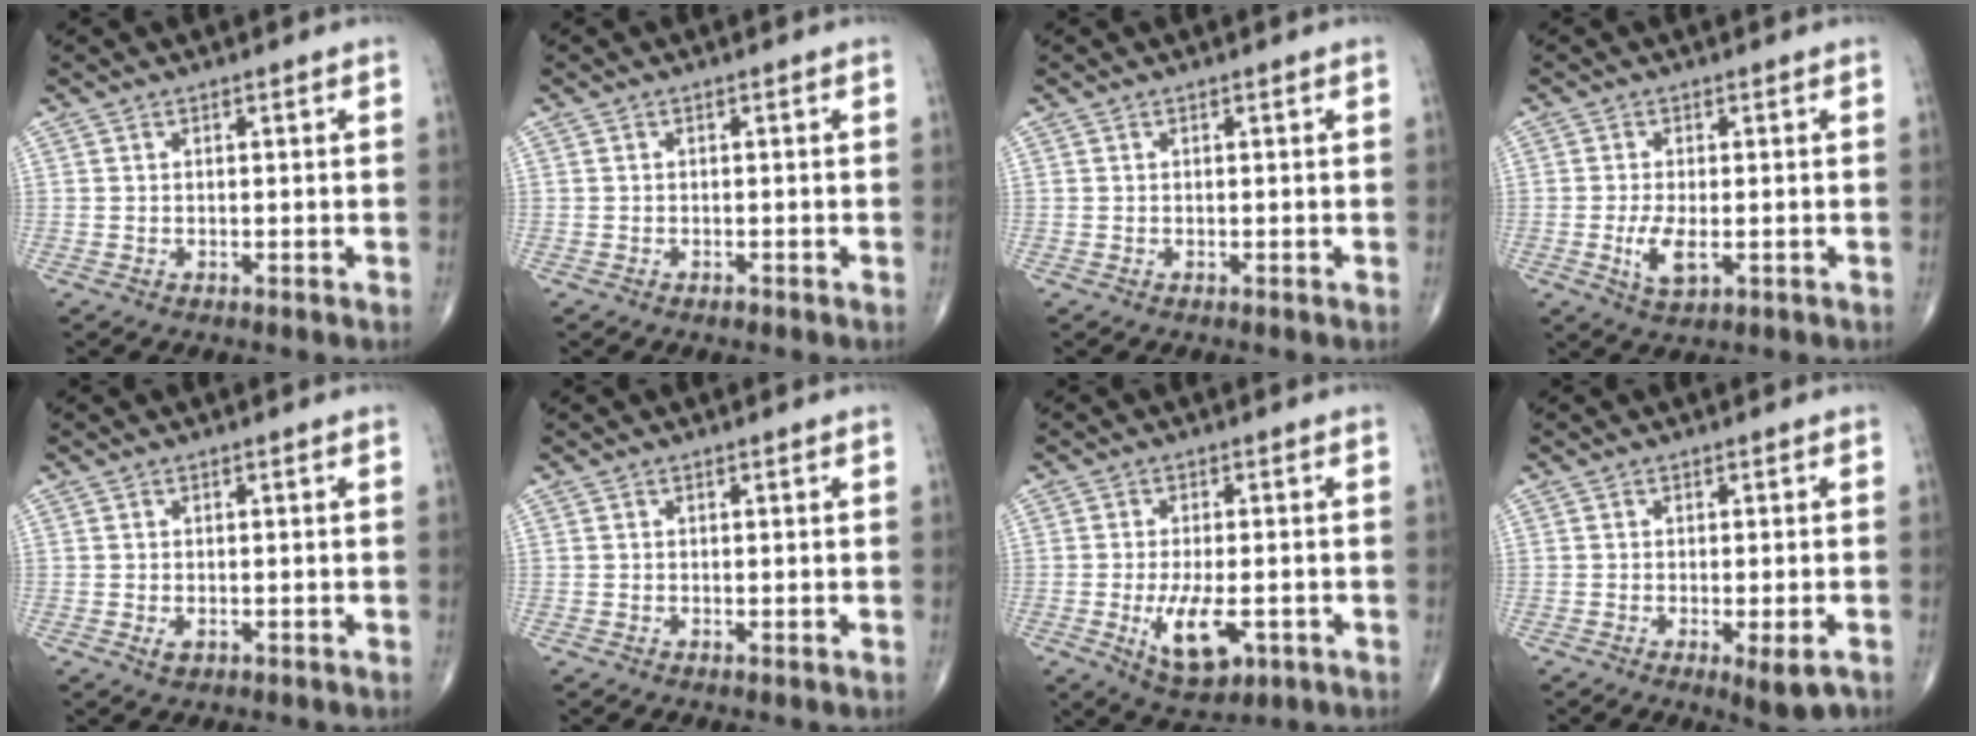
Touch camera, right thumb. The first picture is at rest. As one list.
[{"total": 0.6, "force": [-0.4, 0.3, 0.2], "torque": [-0.002, 0.000, -0.008]}, {"total": 0.0}, {"total": 4.8, "force": [-1.1, 2.0, 4.2], "torque": [-0.086, -0.010, -0.017]}, {"total": 1.5, "force": [-0.4, 1.0, 1.1], "torque": [-0.018, -0.002, -0.005]}, {"total": 0.0}, {"total": 9.0, "force": [-2.6, 4.0, 7.6], "torque": [-0.128, -0.009, -0.033]}, {"total": 4.8, "force": [-2.0, 1.2, 4.1], "torque": [-0.059, -0.007, -0.025]}]